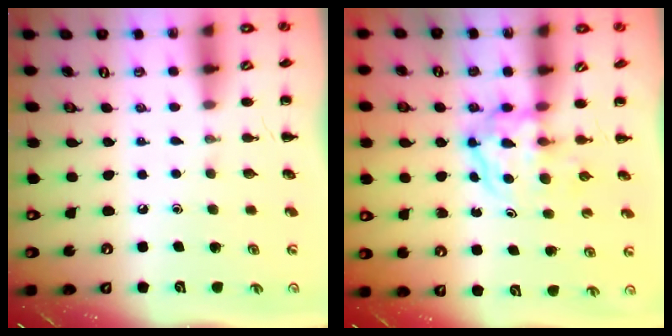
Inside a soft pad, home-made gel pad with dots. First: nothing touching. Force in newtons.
{"total": 3.8, "press": 3.8, "slide": 0.4}